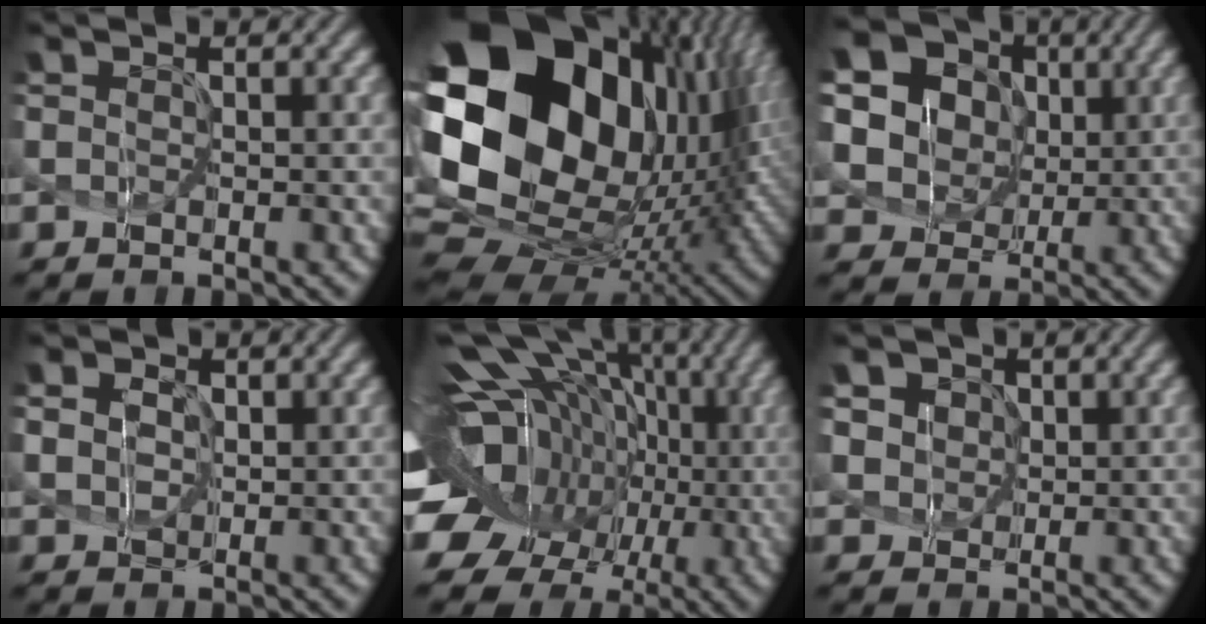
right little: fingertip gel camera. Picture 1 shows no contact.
{"total": 22.0, "force": [5.2, 15.0, 15.2], "torque": [-0.313, -0.020, 0.130]}
{"total": 18.7, "force": [6.5, 16.2, 6.8], "torque": [-0.208, 0.043, 0.099]}
{"total": 4.3, "force": [1.9, 3.3, 2.1], "torque": [-0.033, 0.032, 0.009]}
{"total": 18.1, "force": [0.1, 14.3, 11.1], "torque": [-0.201, 0.025, -0.012]}
{"total": 7.3, "force": [3.9, 5.3, 3.1], "torque": [-0.058, 0.025, 0.041]}